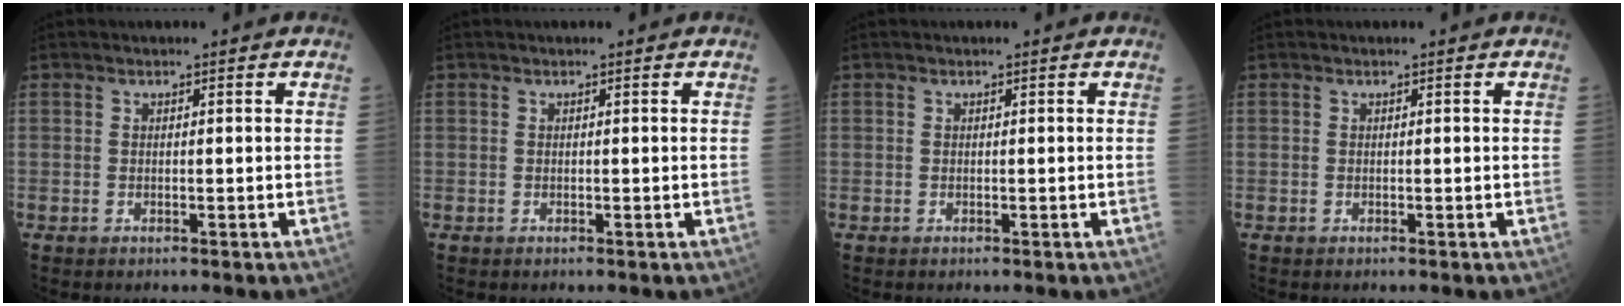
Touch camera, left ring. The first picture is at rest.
{"total": 0.0}
{"total": 0.0}
{"total": 0.0}